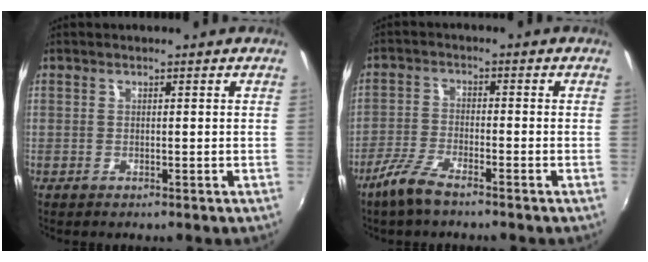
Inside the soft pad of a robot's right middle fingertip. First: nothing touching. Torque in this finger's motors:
{"motor_torque": [0.61, -0.60, 0.19, 0.09]}